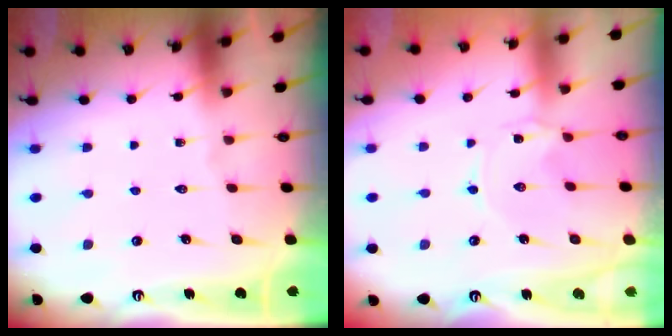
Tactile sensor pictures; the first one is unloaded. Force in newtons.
{"total": 0.0}